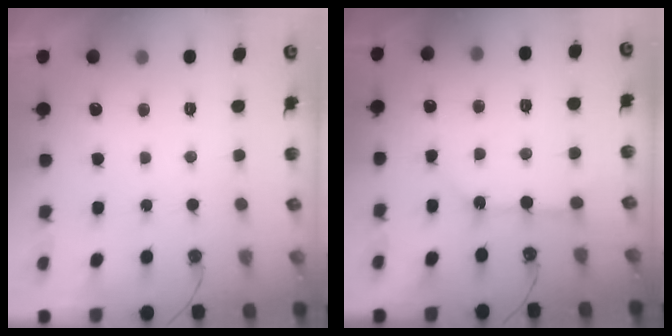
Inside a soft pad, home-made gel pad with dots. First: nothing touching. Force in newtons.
{"total": 4.5, "press": 4.4, "slide": 0.2}